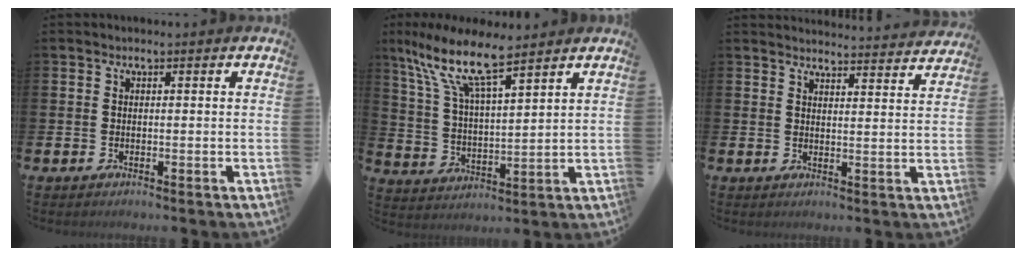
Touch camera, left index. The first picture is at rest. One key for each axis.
{"total": 10.6, "fx": 8.2, "fy": 2.6, "fz": 6.1, "tx": -0.143, "ty": -0.035, "tz": 0.141}
{"total": 3.8, "fx": 3.8, "fy": -0.2, "fz": 0.1, "tx": 0.002, "ty": -0.035, "tz": 0.066}